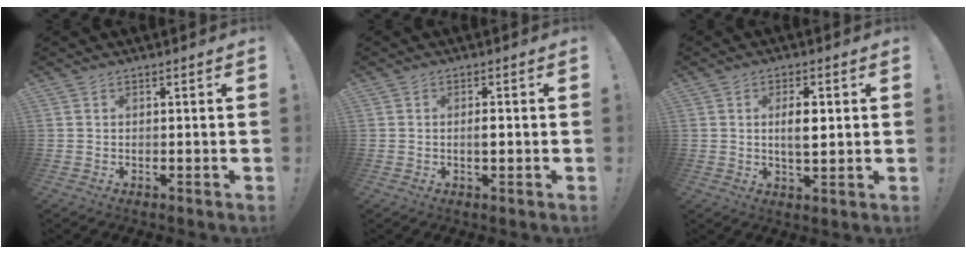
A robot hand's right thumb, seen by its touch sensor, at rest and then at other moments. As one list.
[{"total": 2.1, "force": [-0.4, 0.7, 1.9], "torque": [-0.024, -0.001, -0.011]}, {"total": 6.5, "force": [0.9, 3.0, 5.7], "torque": [-0.090, -0.003, 0.008]}]